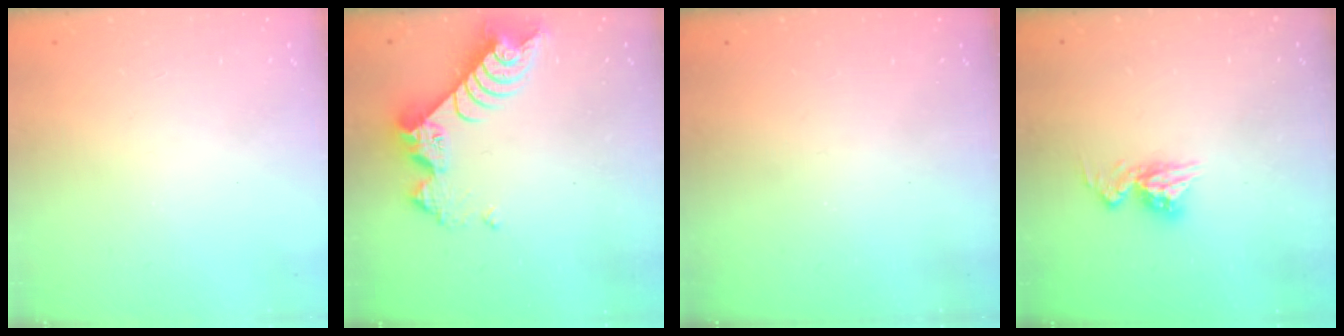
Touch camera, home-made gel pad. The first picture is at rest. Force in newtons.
{"total": 9.3, "press": 9.3, "slide": 1.0}
{"total": 0.0}
{"total": 9.4, "press": 9.4, "slide": 0.9}